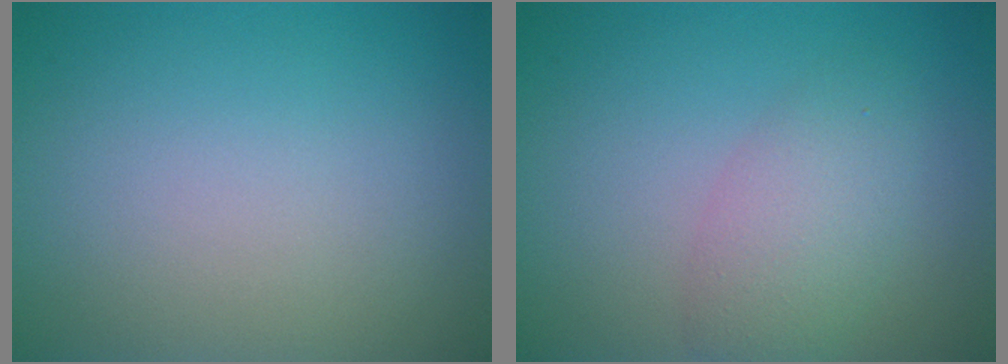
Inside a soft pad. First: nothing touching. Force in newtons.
{"total": 2.3, "press": 2.3, "slide": 0.2}